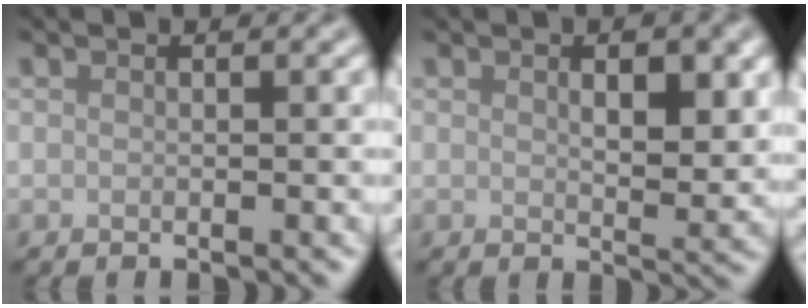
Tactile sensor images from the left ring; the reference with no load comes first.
{"total": 3.7, "force": [1.2, 1.6, 3.1], "torque": [-0.045, -0.006, 0.023]}